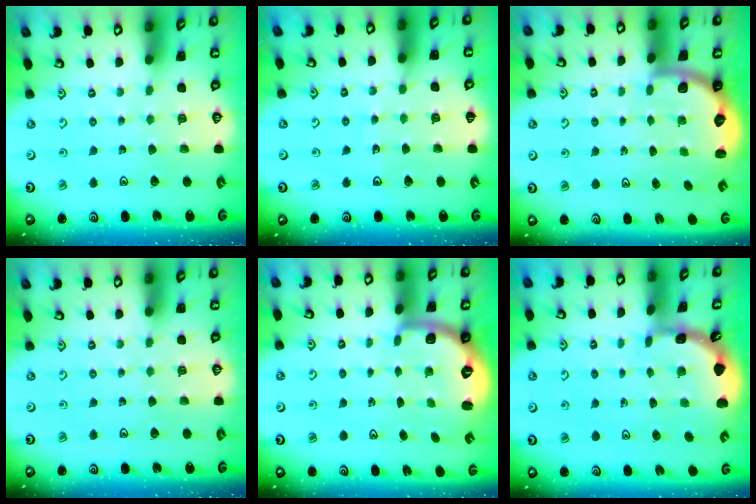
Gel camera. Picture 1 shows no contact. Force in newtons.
{"total": 2.5, "press": 2.5, "slide": 0.2}
{"total": 2.7, "press": 2.1, "slide": 1.7}
{"total": 0.0}
{"total": 2.5, "press": 1.9, "slide": 1.6}
{"total": 1.6, "press": 1.6, "slide": 0.3}